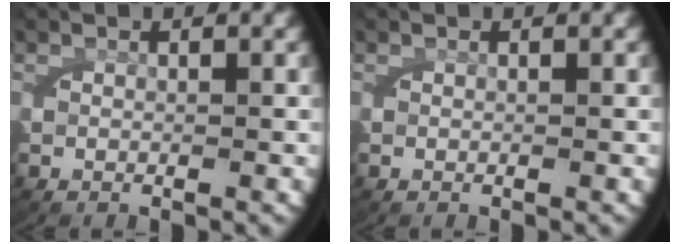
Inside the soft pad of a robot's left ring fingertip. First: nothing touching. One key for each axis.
{"total": 0.0}